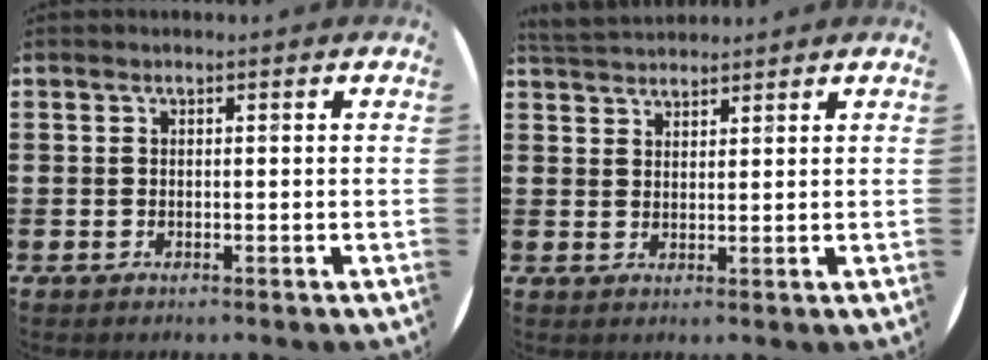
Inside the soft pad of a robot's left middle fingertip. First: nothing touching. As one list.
[{"total": 3.1, "force": [3.1, 0.6, 0.1], "torque": [-0.008, -0.006, 0.059]}]